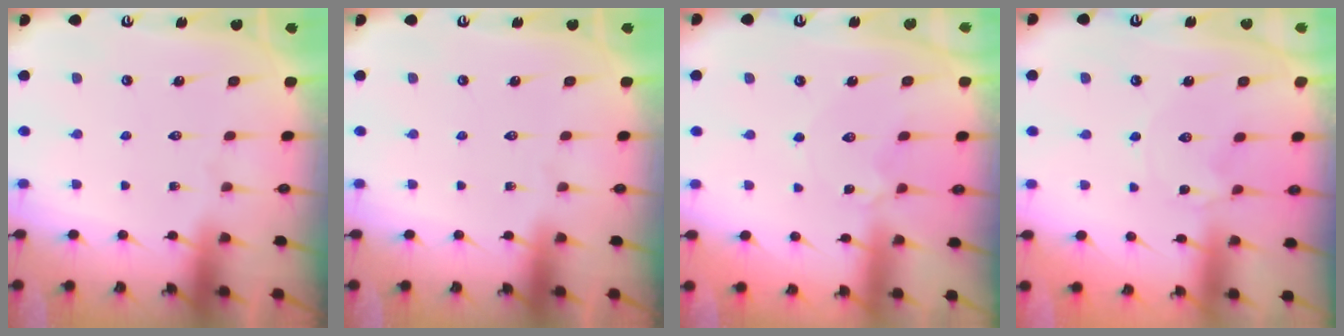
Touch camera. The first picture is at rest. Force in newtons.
{"total": 0.0}
{"total": 2.5, "press": 2.5, "slide": 0.4}
{"total": 0.8, "press": 0.7, "slide": 0.3}